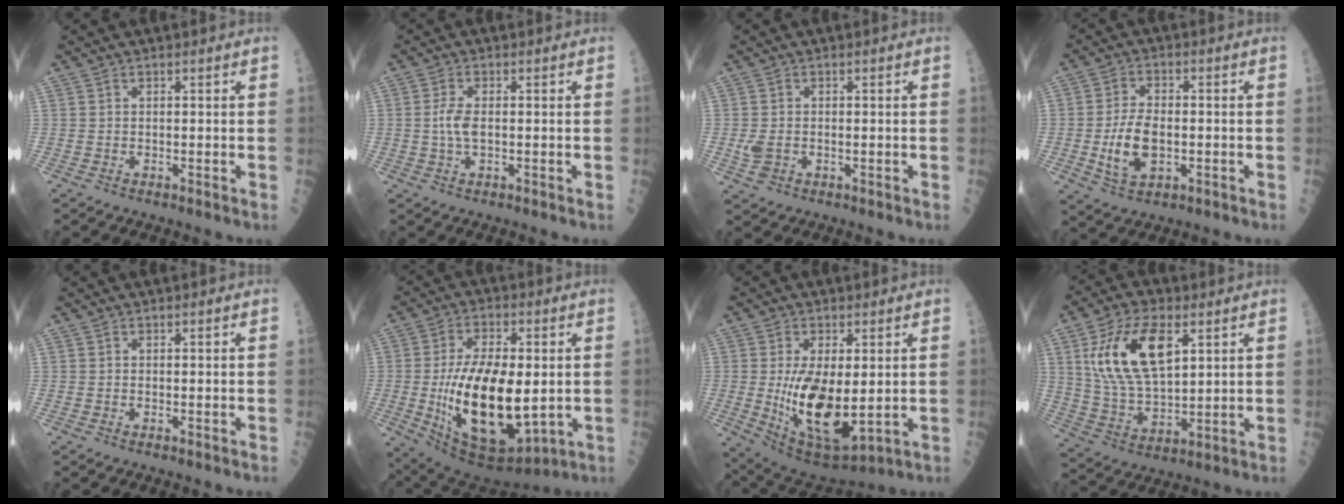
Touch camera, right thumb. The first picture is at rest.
{"total": 3.5, "force": [-0.1, 1.5, 3.2], "torque": [-0.068, 0.000, -0.002]}
{"total": 2.9, "force": [-0.3, 2.1, 2.0], "torque": [-0.040, -0.001, -0.002]}
{"total": 8.7, "force": [-1.6, 4.7, 7.2], "torque": [-0.128, 0.005, -0.025]}
{"total": 0.0}
{"total": 22.7, "force": [-1.8, 10.6, 19.9], "torque": [-0.349, -0.015, -0.007]}
{"total": 15.9, "force": [-0.4, 7.4, 14.1], "torque": [-0.239, -0.023, 0.018]}
{"total": 16.8, "force": [5.7, 7.9, 13.6], "torque": [-0.256, -0.011, 0.114]}